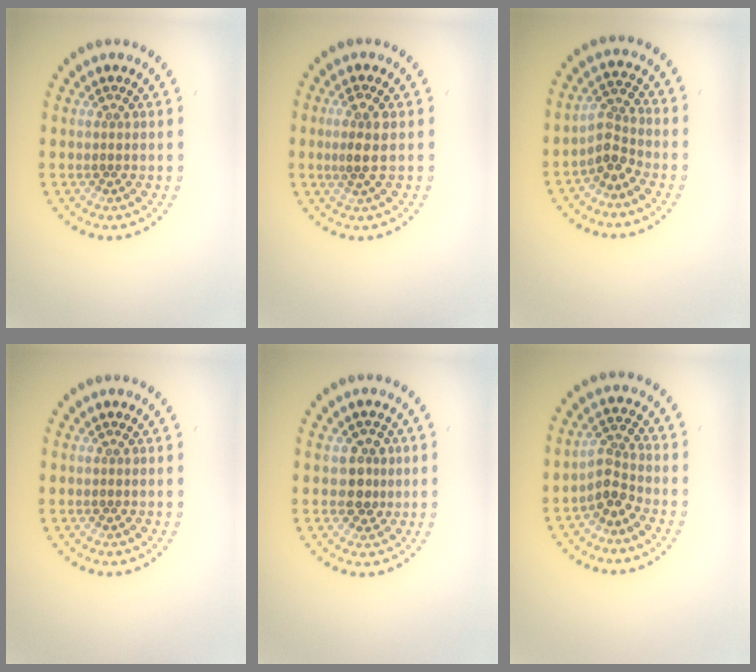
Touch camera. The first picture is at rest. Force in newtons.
{"total": 2.1, "press": 2.0, "slide": 0.8}
{"total": 2.7, "press": 2.0, "slide": 1.8}
{"total": 0.0}
{"total": 2.5, "press": 2.3, "slide": 1.0}
{"total": 2.6, "press": 2.0, "slide": 1.6}